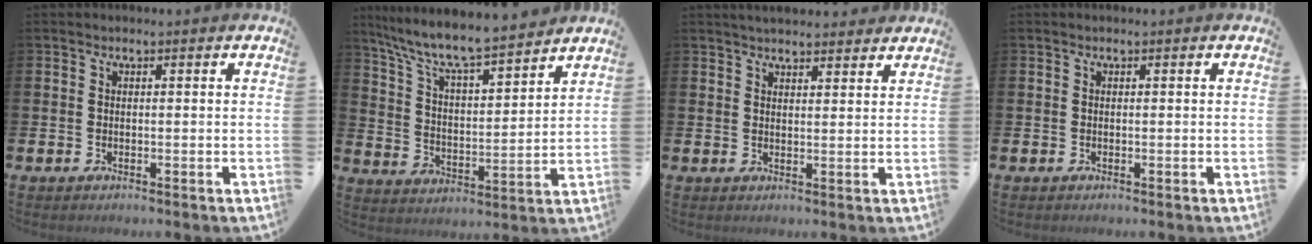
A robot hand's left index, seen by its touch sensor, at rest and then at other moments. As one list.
[{"total": 8.6, "force": [8.1, 0.9, 3.0], "torque": [-0.097, -0.059, 0.139]}, {"total": 3.4, "force": [3.3, 0.6, 0.3], "torque": [-0.004, -0.016, 0.060]}, {"total": 0.0}]